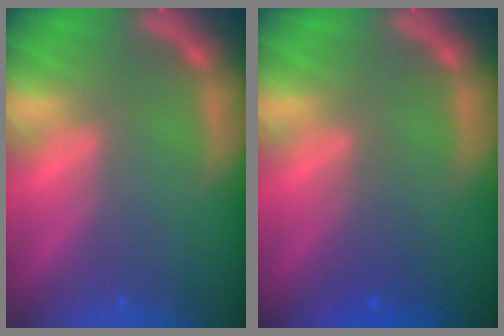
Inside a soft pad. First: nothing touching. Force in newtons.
{"total": 2.0}